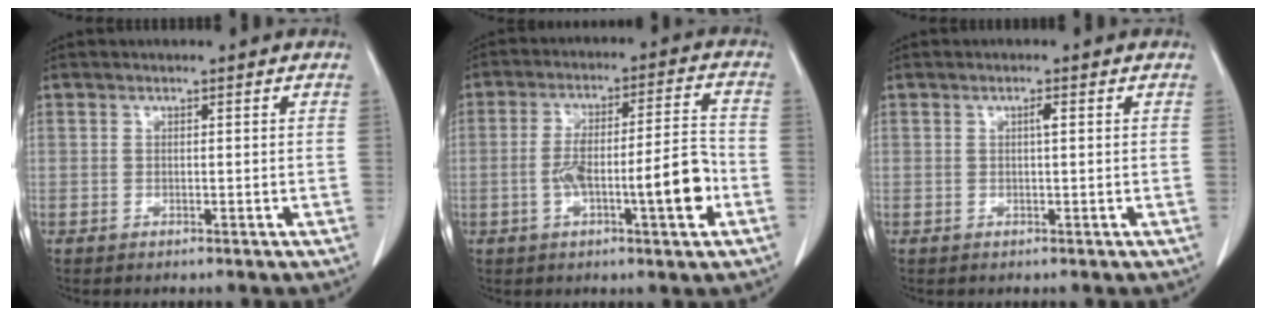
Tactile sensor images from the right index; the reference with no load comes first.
{"total": 11.7, "force": [-3.3, 1.7, 11.1], "torque": [-0.183, 0.020, -0.049]}
{"total": 1.0, "force": [0.2, 0.1, 0.9], "torque": [-0.019, 0.002, 0.004]}